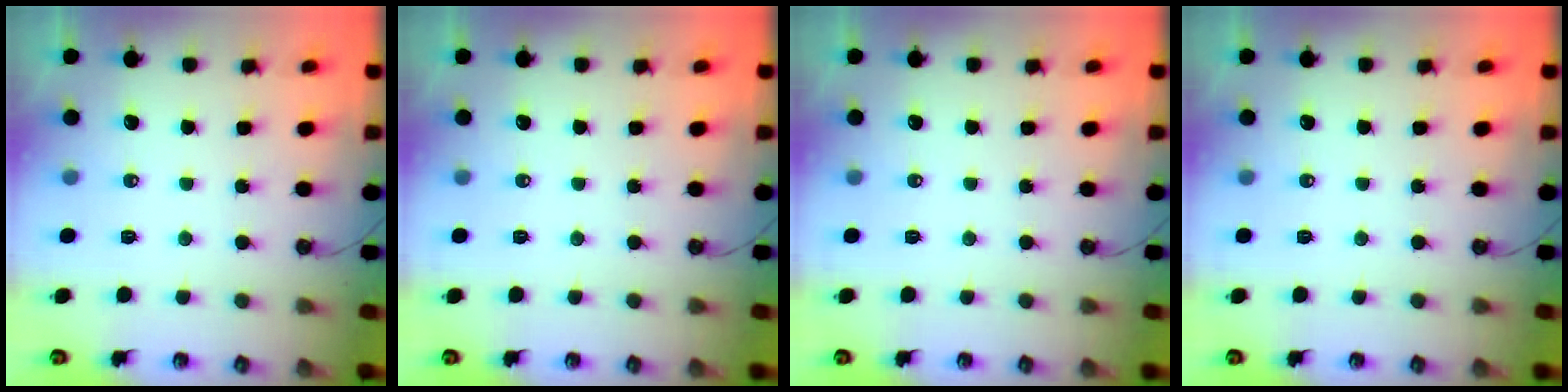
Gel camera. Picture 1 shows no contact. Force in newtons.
{"total": 0.0}
{"total": 0.0}
{"total": 0.0}